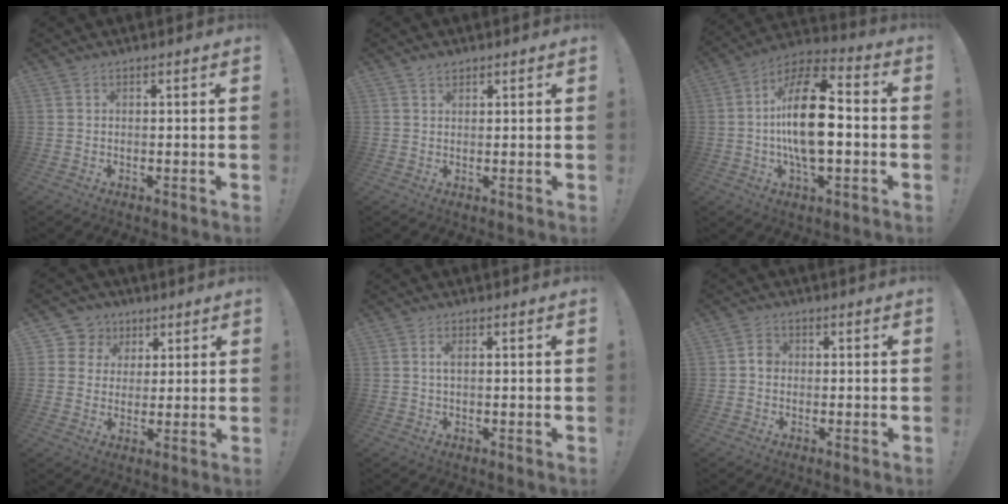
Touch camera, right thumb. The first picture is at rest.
{"total": 1.8, "force": [1.4, 1.0, 0.6], "torque": [-0.010, -0.005, 0.026]}
{"total": 19.8, "force": [-1.2, 8.9, 17.6], "torque": [-0.316, 0.011, -0.026]}
{"total": 7.4, "force": [2.5, 6.9, 1.1], "torque": [-0.014, -0.015, 0.053]}
{"total": 1.9, "force": [0.4, 0.7, 1.7], "torque": [-0.029, 0.001, 0.004]}
{"total": 2.6, "force": [-0.5, 2.2, 1.5], "torque": [-0.020, 0.008, -0.010]}